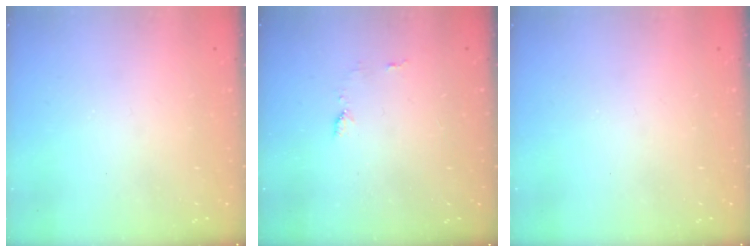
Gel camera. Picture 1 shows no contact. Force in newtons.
{"total": 4.8, "press": 4.8, "slide": 0.5}
{"total": 0.0}